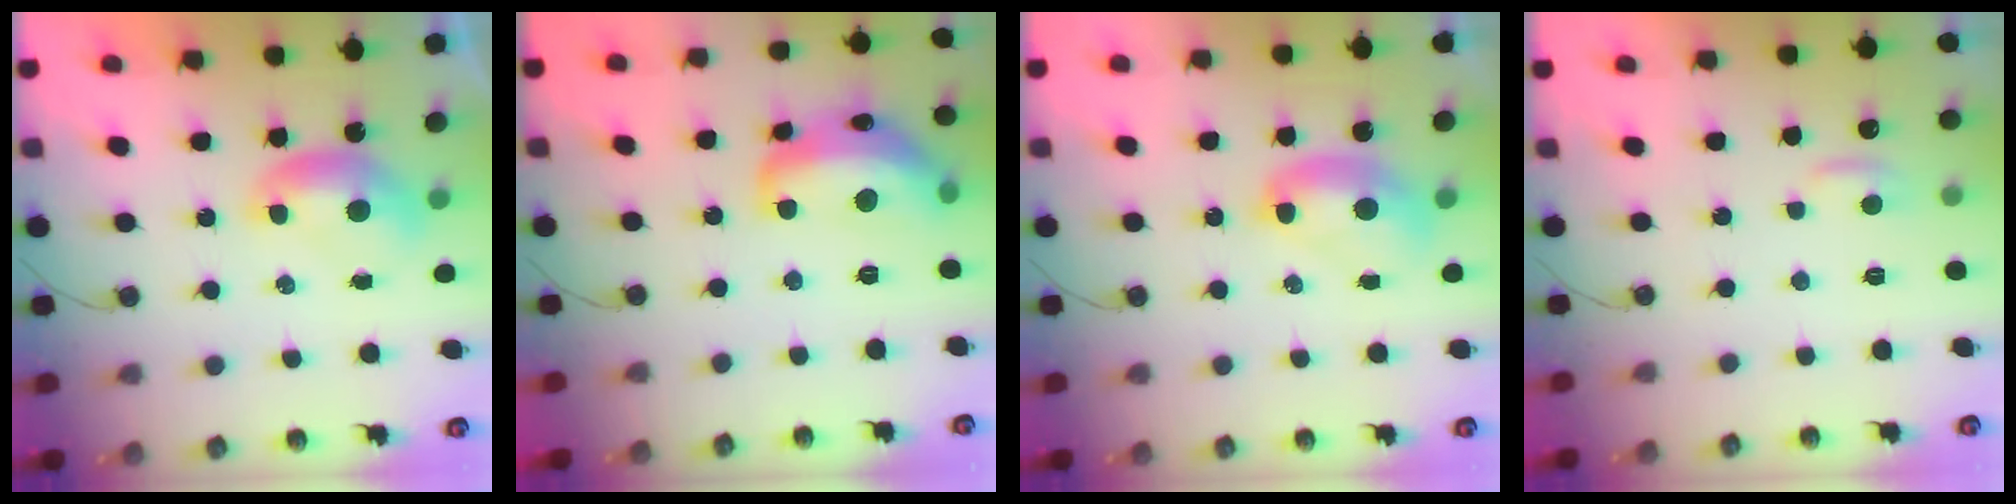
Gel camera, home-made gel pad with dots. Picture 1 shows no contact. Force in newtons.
{"total": 10.2, "press": 10.2, "slide": 1.1}
{"total": 2.7, "press": 2.7, "slide": 0.1}
{"total": 2.0, "press": 2.0, "slide": 0.3}